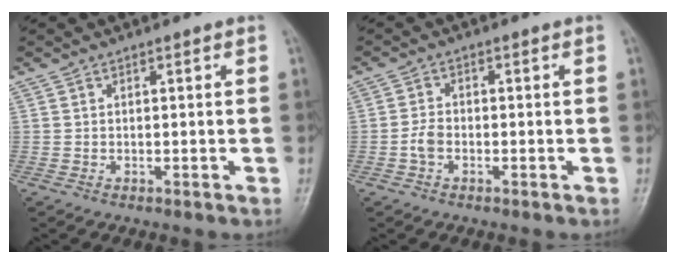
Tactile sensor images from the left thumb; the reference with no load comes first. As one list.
[{"total": 2.4, "force": [-0.9, 1.5, 1.7], "torque": [-0.035, 0.007, -0.024]}]